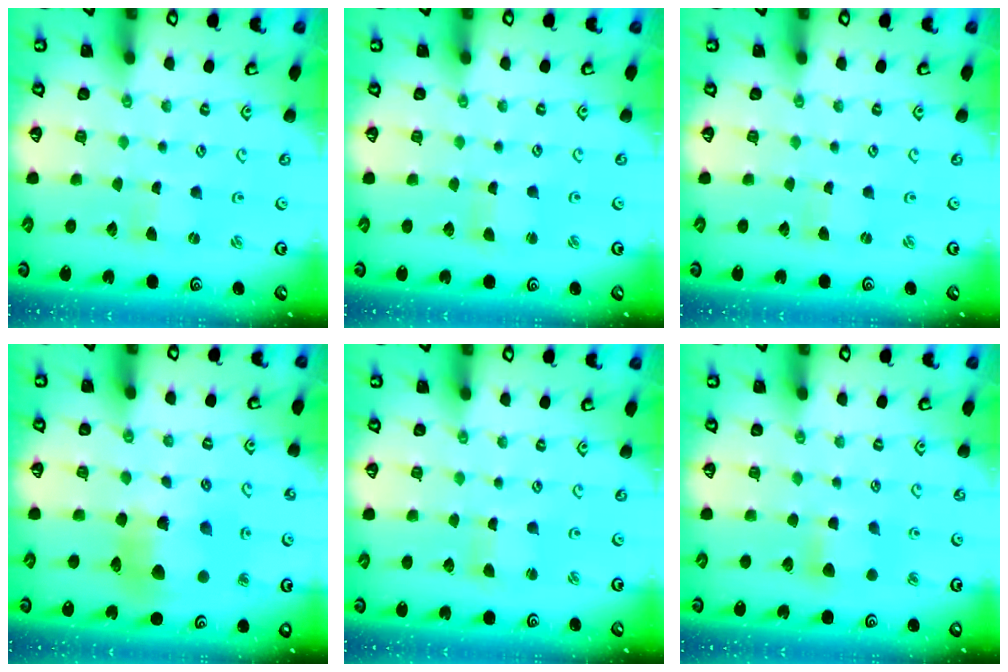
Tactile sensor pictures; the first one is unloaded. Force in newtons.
{"total": 1.5, "press": 1.5, "slide": 0.2}
{"total": 0.6, "press": 0.6, "slide": 0.1}
{"total": 11.4, "press": 11.3, "slide": 1.4}
{"total": 1.5, "press": 1.5, "slide": 0.2}
{"total": 5.4, "press": 5.4, "slide": 0.8}